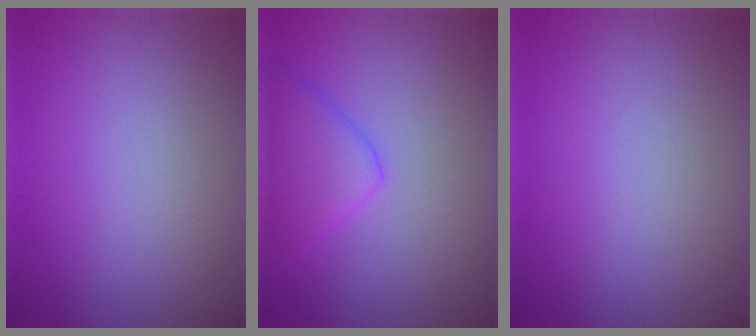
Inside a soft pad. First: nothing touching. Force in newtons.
{"total": 3.6, "press": 3.6, "slide": 0.3}
{"total": 0.0}